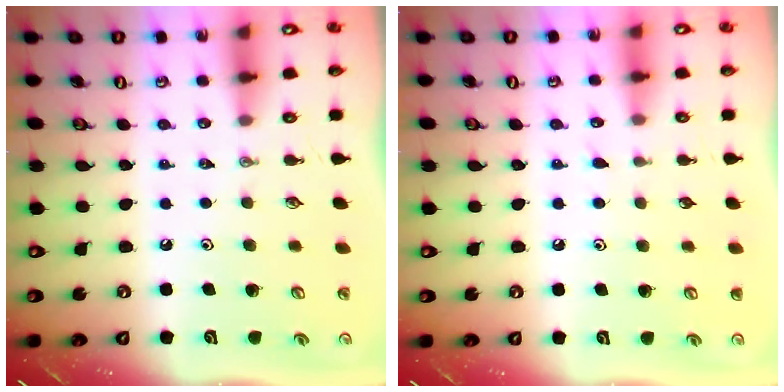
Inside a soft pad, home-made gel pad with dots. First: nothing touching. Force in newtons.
{"total": 4.7, "press": 4.6, "slide": 0.5}